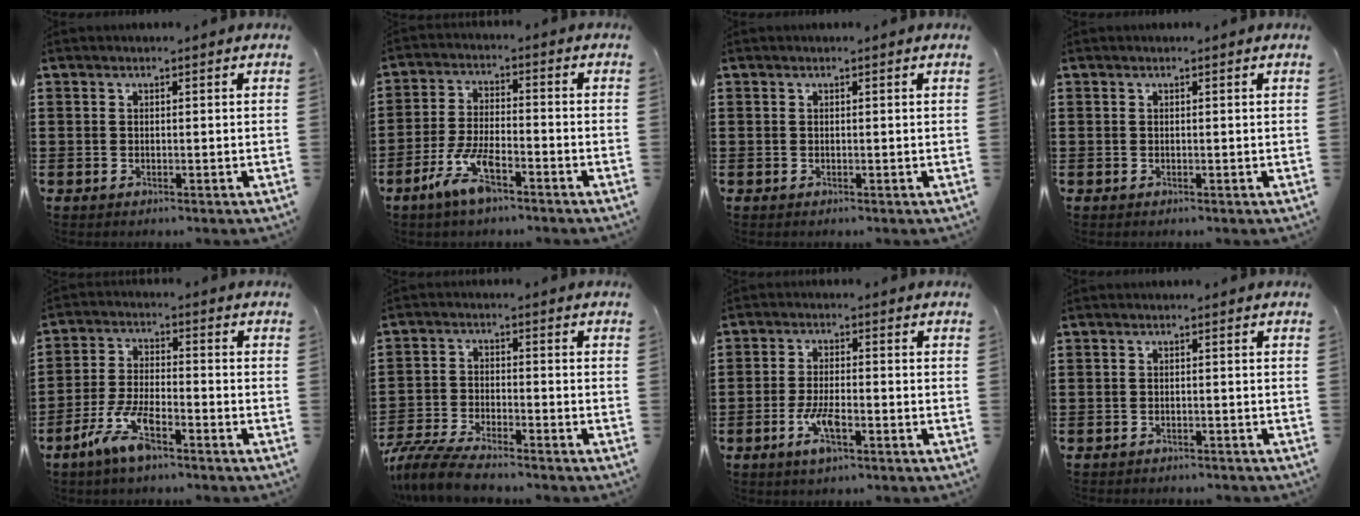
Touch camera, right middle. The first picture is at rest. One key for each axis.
{"total": 7.6, "fx": -4.5, "fy": 2.4, "fz": 5.7, "tx": -0.130, "ty": -0.005, "tz": -0.087}
{"total": 0.0}
{"total": 0.0}
{"total": 7.3, "fx": -4.6, "fy": 2.0, "fz": 5.3, "tx": -0.126, "ty": -0.006, "tz": -0.089}
{"total": 5.9, "fx": -5.5, "fy": 0.6, "fz": 2.1, "tx": -0.058, "ty": -0.005, "tz": -0.113}
{"total": 5.3, "fx": -2.4, "fy": 1.6, "fz": 4.4, "tx": -0.091, "ty": -0.001, "tz": -0.046}
{"total": 1.0, "fx": -1.0, "fy": 0.0, "fz": 0.0, "tx": -0.004, "ty": 0.000, "tz": -0.021}